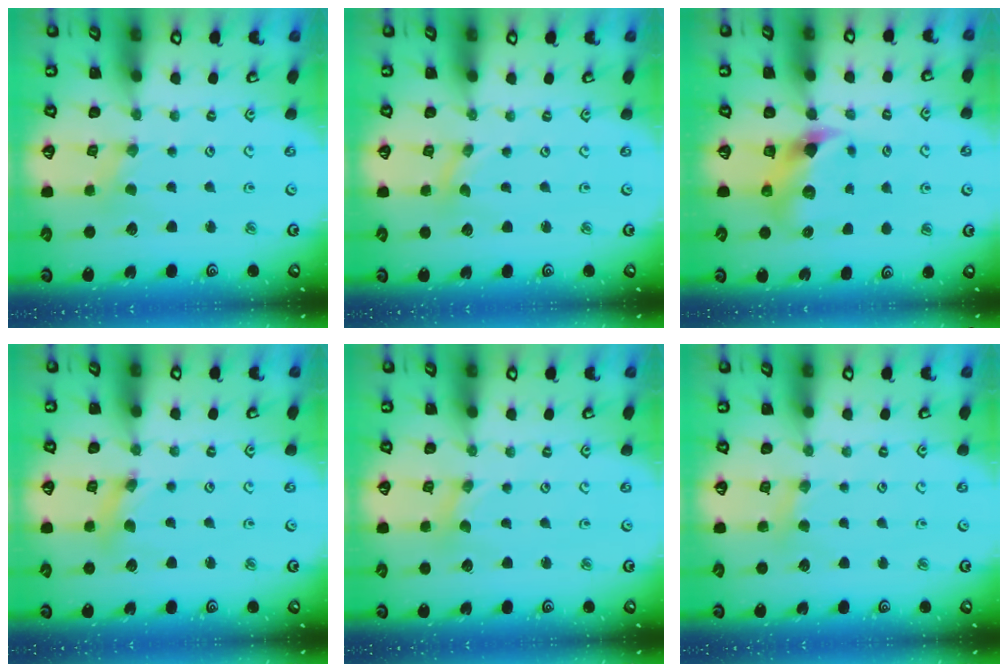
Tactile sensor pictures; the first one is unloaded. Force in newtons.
{"total": 0.0}
{"total": 6.9, "press": 6.8, "slide": 1.1}
{"total": 3.0, "press": 3.0, "slide": 0.3}
{"total": 0.0}
{"total": 3.7, "press": 3.6, "slide": 0.6}